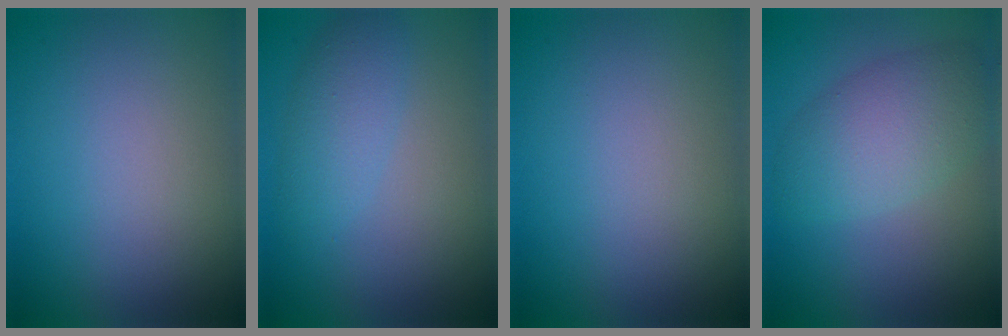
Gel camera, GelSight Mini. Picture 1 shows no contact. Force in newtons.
{"total": 2.8, "press": 2.8, "slide": 0.1}
{"total": 0.0}
{"total": 5.3, "press": 5.3, "slide": 0.2}